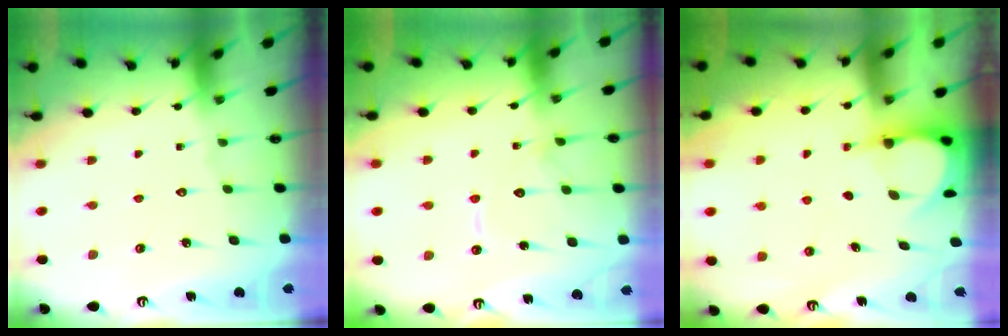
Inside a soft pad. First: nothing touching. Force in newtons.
{"total": 11.1, "press": 11.0, "slide": 0.9}
{"total": 3.7, "press": 3.7, "slide": 0.2}